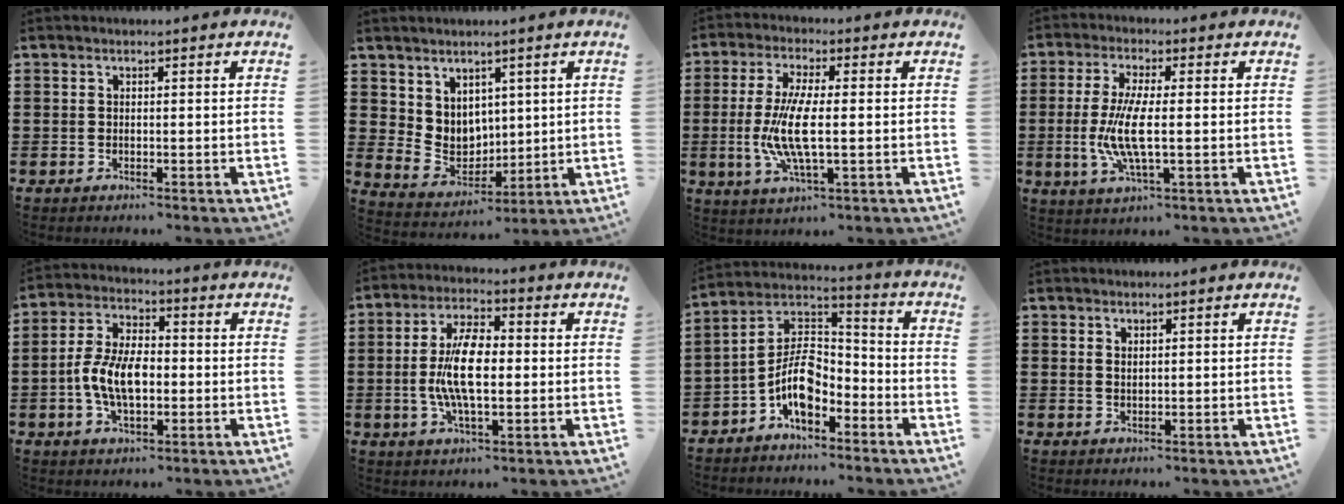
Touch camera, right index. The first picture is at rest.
{"total": 5.9, "force": [3.5, 4.6, 1.1], "torque": [-0.041, -0.017, 0.069]}
{"total": 8.8, "force": [-0.9, 2.3, 8.5], "torque": [-0.183, -0.015, -0.023]}
{"total": 7.9, "force": [-1.0, 1.9, 7.6], "torque": [-0.167, -0.017, -0.025]}
{"total": 8.0, "force": [-1.4, 4.3, 6.7], "torque": [-0.154, -0.001, -0.032]}
{"total": 9.4, "force": [-0.5, 3.7, 8.7], "torque": [-0.182, 0.000, -0.014]}
{"total": 8.9, "force": [-4.2, 4.8, 6.2], "torque": [-0.145, -0.007, -0.087]}
{"total": 0.8, "force": [0.6, 0.4, 0.3], "torque": [-0.006, 0.003, 0.011]}